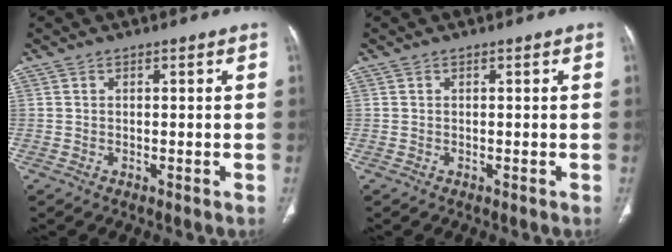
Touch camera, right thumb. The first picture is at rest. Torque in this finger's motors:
{"motor_torque": [0.03, 0.03, -0.02, -0.01, -0.01]}